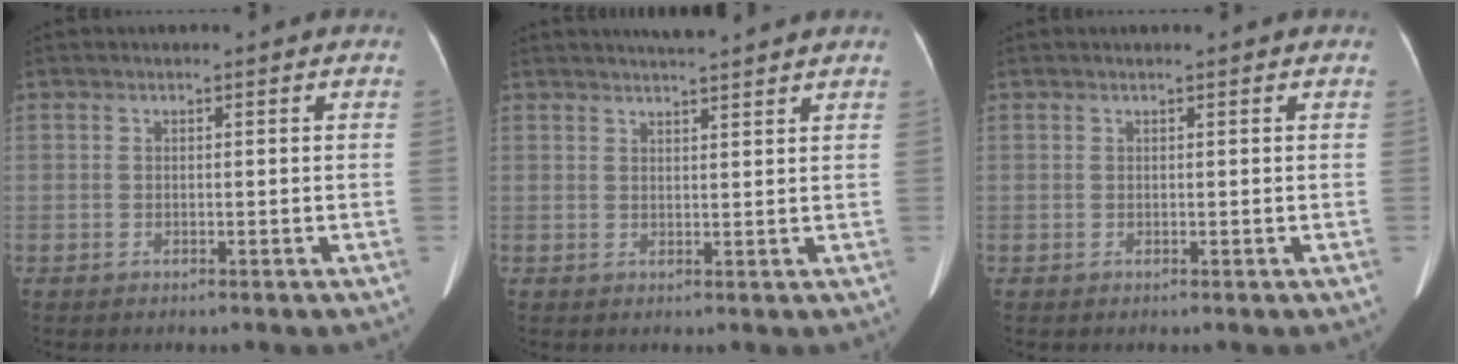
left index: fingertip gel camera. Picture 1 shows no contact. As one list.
[{"total": 5.6, "force": [5.1, -0.2, 2.3], "torque": [-0.041, 0.018, 0.068]}, {"total": 0.8, "force": [0.7, -0.1, 0.4], "torque": [-0.004, 0.010, 0.015]}]